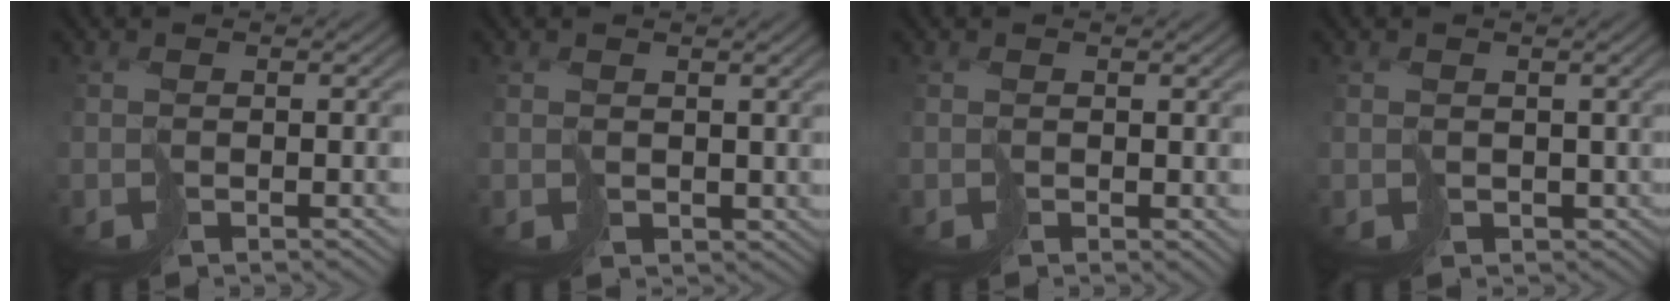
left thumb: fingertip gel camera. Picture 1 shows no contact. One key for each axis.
{"total": 1.6, "fx": 1.0, "fy": 1.2, "fz": 0.2, "tx": -0.015, "ty": -0.004, "tz": 0.023}
{"total": 0.6, "fx": 0.6, "fy": 0.2, "fz": -0.1, "tx": 0.000, "ty": -0.002, "tz": 0.011}
{"total": 2.5, "fx": 0.3, "fy": 2.3, "fz": 0.8, "tx": -0.018, "ty": -0.012, "tz": 0.008}